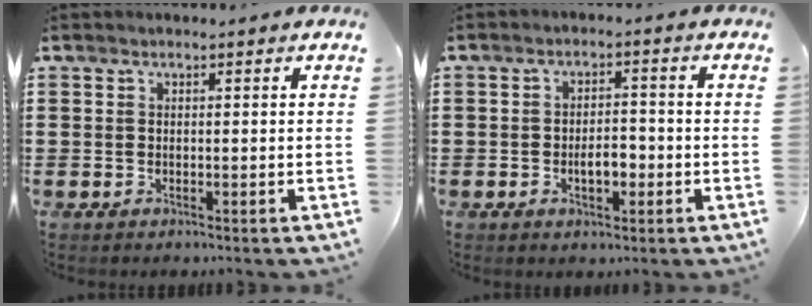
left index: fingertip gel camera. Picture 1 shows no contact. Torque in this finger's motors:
{"motor_torque": [0.13, 0.05, 0.08, 0.06]}